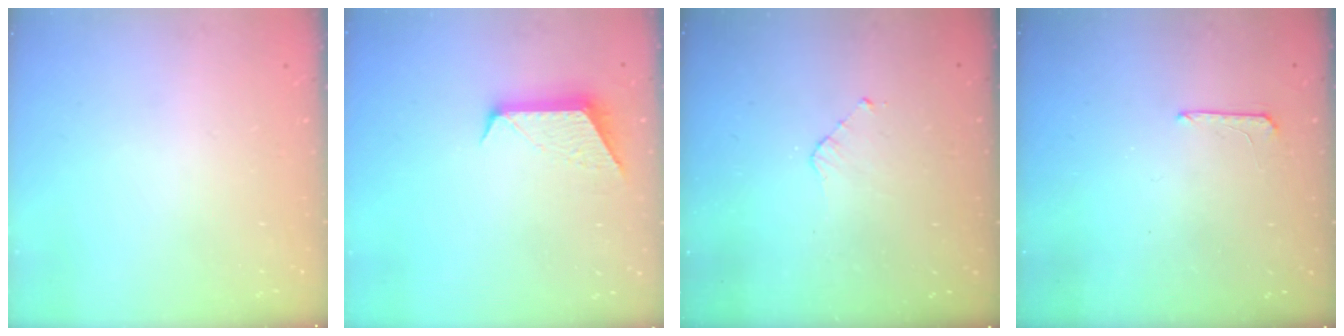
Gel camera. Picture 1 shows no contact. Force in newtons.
{"total": 9.4, "press": 9.4, "slide": 0.5}
{"total": 3.6, "press": 3.5, "slide": 0.3}
{"total": 5.1, "press": 5.1, "slide": 0.4}